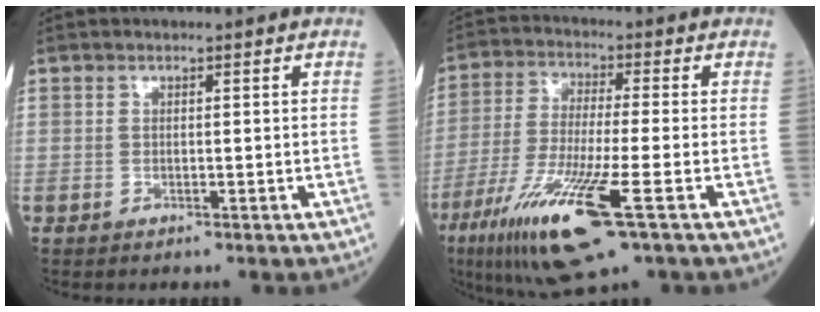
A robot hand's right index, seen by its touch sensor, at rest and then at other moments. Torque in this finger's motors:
{"motor_torque": [1.60, -0.54, 0.97, 0.21]}